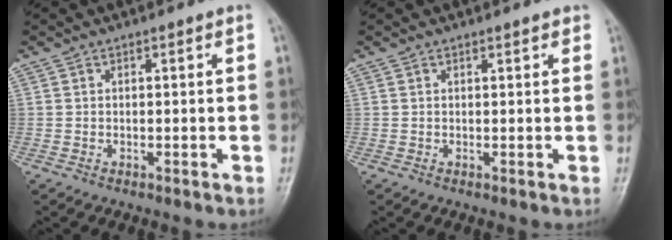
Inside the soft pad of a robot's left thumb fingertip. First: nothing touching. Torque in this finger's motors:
{"motor_torque": [-0.08, -0.03, 0.05, 0.04, 0.00]}